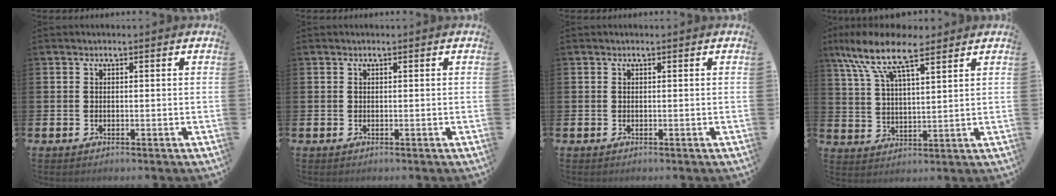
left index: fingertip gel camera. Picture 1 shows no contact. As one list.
[{"total": 0.0}, {"total": 0.0}, {"total": 9.9, "force": [7.7, 2.9, 5.4], "torque": [-0.126, -0.023, 0.137]}]